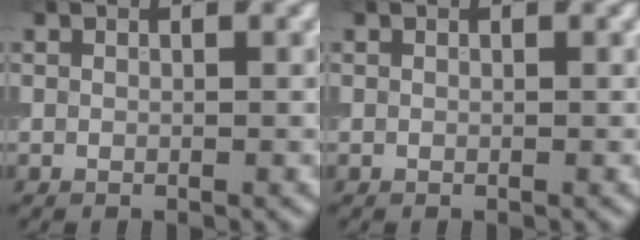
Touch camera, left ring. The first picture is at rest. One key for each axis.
{"total": 0.0}